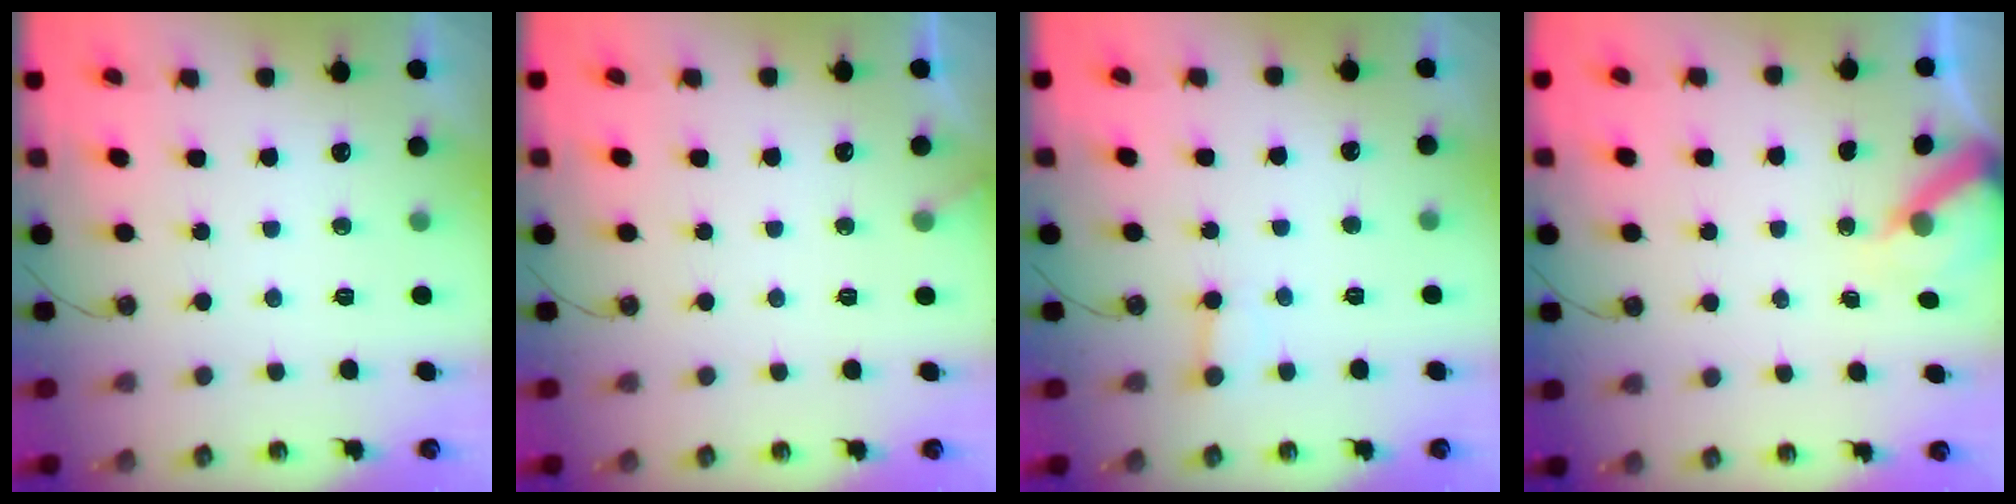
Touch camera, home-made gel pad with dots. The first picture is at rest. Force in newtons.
{"total": 2.6, "press": 2.6, "slide": 0.3}
{"total": 2.6, "press": 2.6, "slide": 0.2}
{"total": 6.0, "press": 6.0, "slide": 0.3}